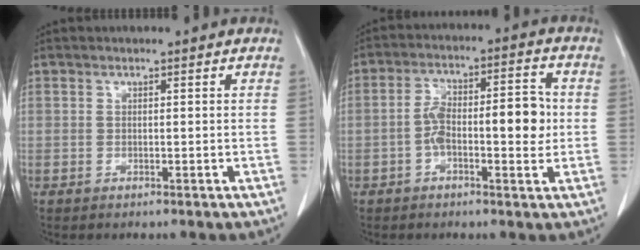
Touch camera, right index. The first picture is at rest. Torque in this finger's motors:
{"motor_torque": [0.38, -0.01, 0.17, 0.07]}